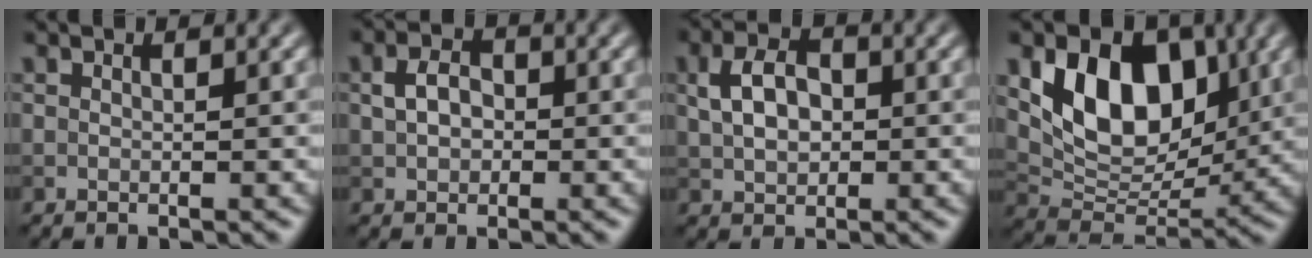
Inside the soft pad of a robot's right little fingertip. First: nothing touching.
{"total": 2.6, "force": [0.1, 2.0, 1.6], "torque": [-0.036, 0.004, -0.001]}
{"total": 4.0, "force": [0.6, 2.8, 2.9], "torque": [-0.057, 0.006, 0.007]}
{"total": 8.9, "force": [2.6, 6.0, 5.9], "torque": [-0.096, -0.013, 0.046]}